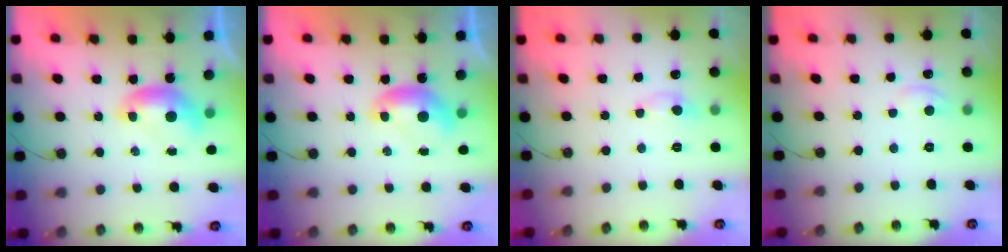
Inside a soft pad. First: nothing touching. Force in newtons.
{"total": 0.0}
{"total": 0.9, "press": 0.7, "slide": 0.5}
{"total": 1.5, "press": 1.3, "slide": 0.7}